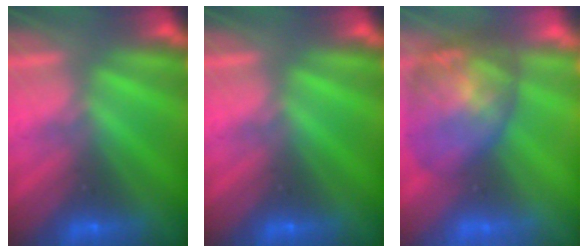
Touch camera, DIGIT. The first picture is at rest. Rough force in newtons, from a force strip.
{"total": 0.0}
{"total": 6.9}